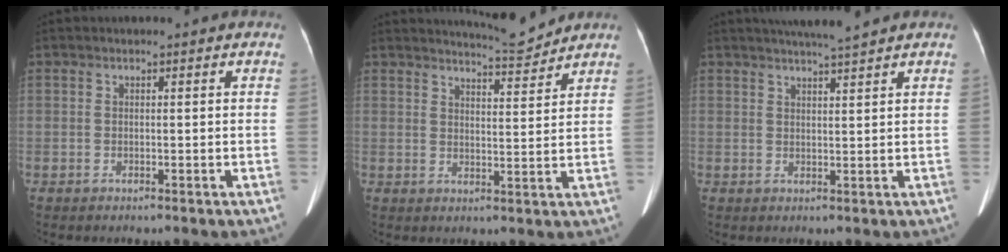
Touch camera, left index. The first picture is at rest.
{"total": 5.9, "force": [5.8, -0.5, 0.8], "torque": [-0.022, -0.013, 0.087]}
{"total": 5.8, "force": [5.0, -0.6, 2.8], "torque": [-0.047, 0.011, 0.077]}